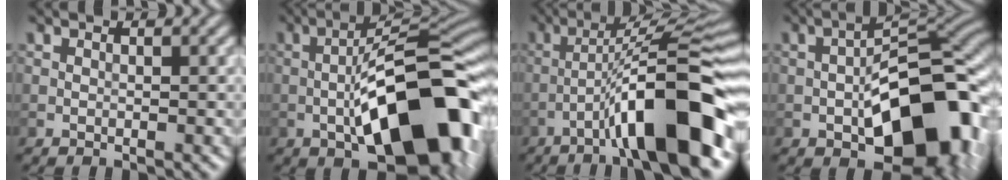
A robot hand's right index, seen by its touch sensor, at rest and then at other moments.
{"total": 14.6, "force": [-4.3, 6.1, 12.6], "torque": [-0.184, 0.007, -0.076]}
{"total": 12.1, "force": [-5.5, 2.0, 10.5], "torque": [-0.157, 0.025, -0.085]}
{"total": 14.4, "force": [-4.5, 7.9, 11.3], "torque": [-0.143, -0.013, -0.062]}